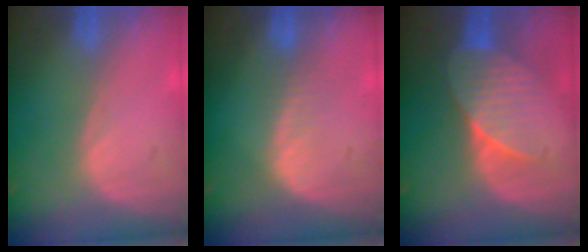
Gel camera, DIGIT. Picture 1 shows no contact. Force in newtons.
{"total": 2.4, "press": 2.4, "slide": 0.2}
{"total": 7.1, "press": 6.7, "slide": 2.2}